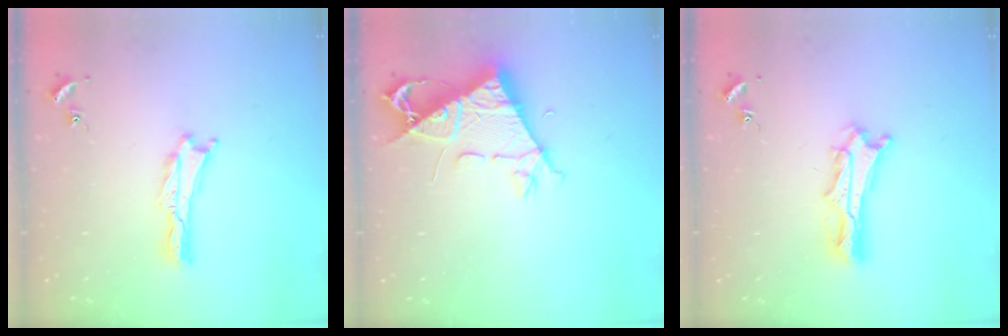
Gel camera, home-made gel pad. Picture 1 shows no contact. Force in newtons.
{"total": 8.0, "press": 7.9, "slide": 1.2}
{"total": 5.2, "press": 5.2, "slide": 0.6}